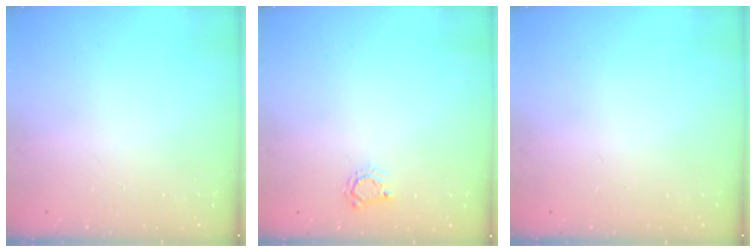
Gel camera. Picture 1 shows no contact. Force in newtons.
{"total": 3.6, "press": 3.6, "slide": 0.5}
{"total": 0.0}